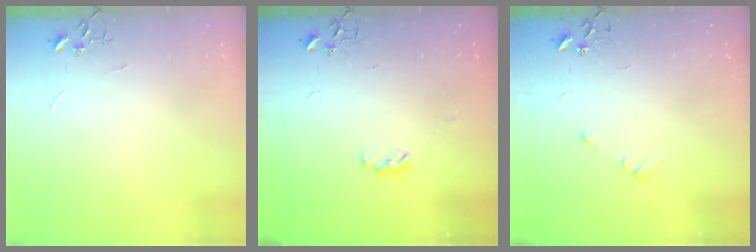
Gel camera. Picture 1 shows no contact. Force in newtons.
{"total": 4.6, "press": 4.6, "slide": 0.6}
{"total": 4.9, "press": 4.8, "slide": 1.2}